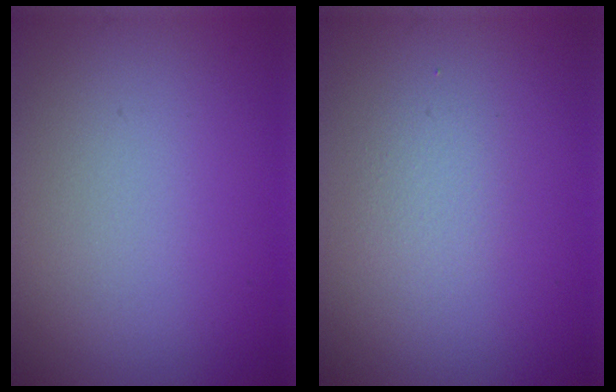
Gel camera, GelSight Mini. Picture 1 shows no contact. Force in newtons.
{"total": 1.3, "press": 1.3, "slide": 0.1}